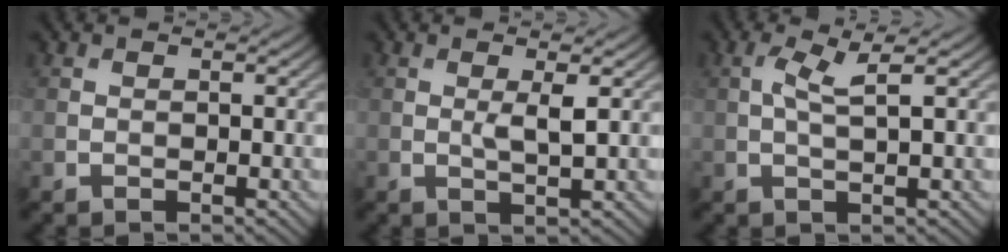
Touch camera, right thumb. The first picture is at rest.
{"total": 2.3, "force": [0.4, 0.2, 2.3], "torque": [-0.048, -0.002, 0.007]}
{"total": 3.3, "force": [0.9, 0.4, 3.1], "torque": [-0.067, 0.008, 0.015]}